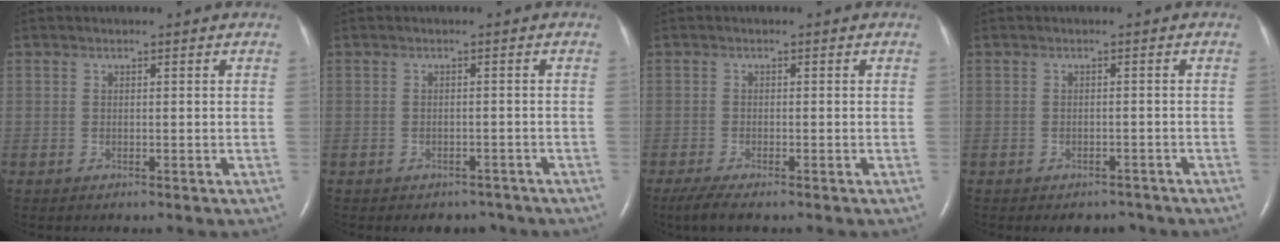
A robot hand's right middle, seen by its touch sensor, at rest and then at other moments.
{"total": 3.8, "force": [-3.3, 1.9, 0.4], "torque": [-0.004, 0.009, -0.037]}
{"total": 3.6, "force": [-2.6, 0.6, 2.4], "torque": [-0.052, -0.012, -0.046]}
{"total": 4.0, "force": [-3.5, 1.8, 0.8], "torque": [-0.005, 0.006, -0.041]}